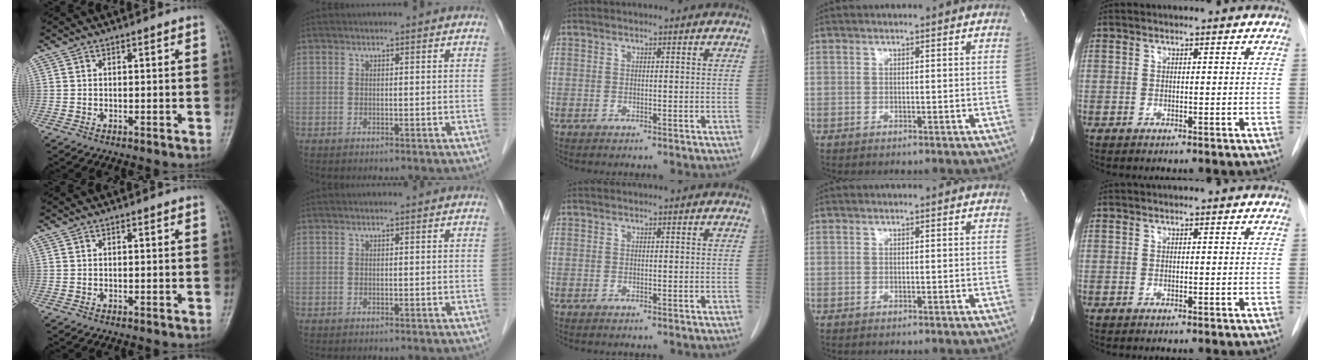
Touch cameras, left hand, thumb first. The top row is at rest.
{}